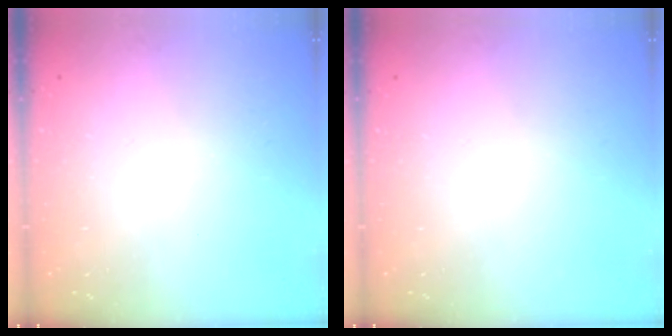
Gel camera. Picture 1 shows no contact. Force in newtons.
{"total": 0.0}